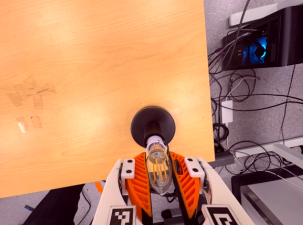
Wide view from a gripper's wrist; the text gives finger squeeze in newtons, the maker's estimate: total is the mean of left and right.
{"total": 9.3, "left": 8.4, "right": 10.3}